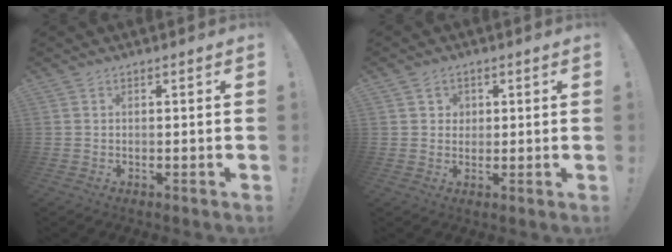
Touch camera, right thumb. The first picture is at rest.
{"total": 3.2, "force": [1.4, 2.8, 0.5], "torque": [-0.004, -0.005, 0.023]}